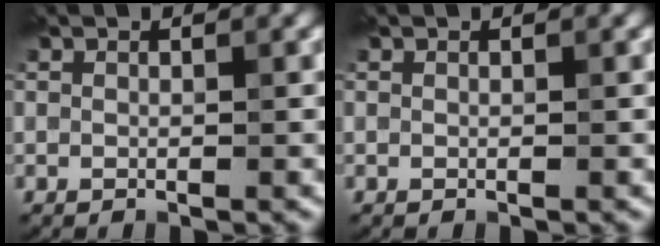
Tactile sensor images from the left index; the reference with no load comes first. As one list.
[{"total": 0.0}]